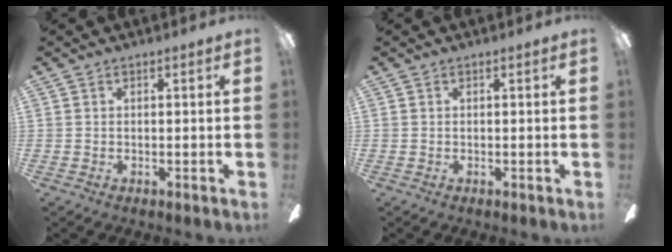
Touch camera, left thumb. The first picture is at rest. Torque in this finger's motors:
{"motor_torque": [-0.02, 0.02, -0.01, 0.08, 0.00]}